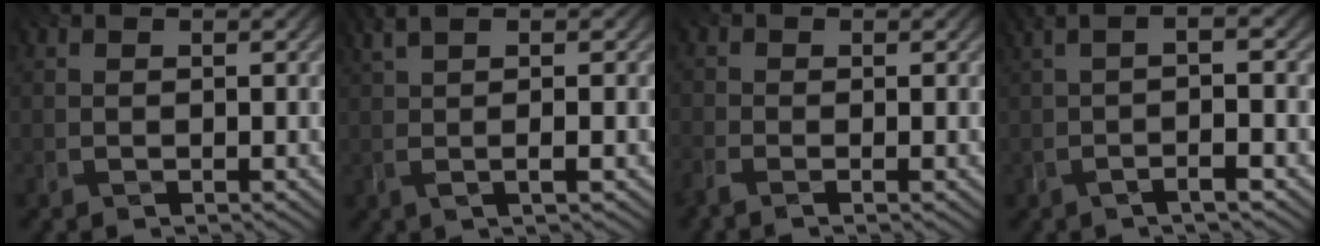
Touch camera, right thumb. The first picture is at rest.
{"total": 3.7, "force": [0.5, 0.4, 3.7], "torque": [-0.063, 0.016, -0.002]}
{"total": 1.8, "force": [-1.5, 0.6, 0.9], "torque": [-0.026, -0.003, -0.038]}
{"total": 4.6, "force": [-1.5, 0.4, 4.4], "torque": [-0.066, 0.012, -0.037]}